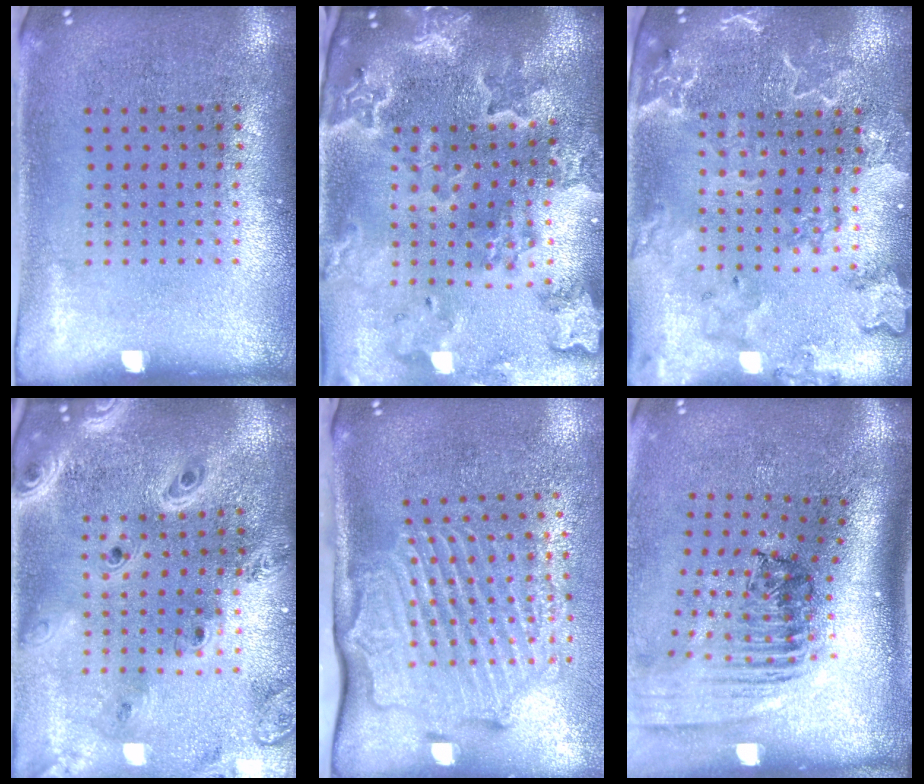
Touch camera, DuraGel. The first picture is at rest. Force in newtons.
{"total": 3.6, "press": 3.1, "slide": 1.7}
{"total": 2.6, "press": 2.5, "slide": 0.9}
{"total": 3.7, "press": 2.8, "slide": 2.4}
{"total": 2.8, "press": 2.2, "slide": 1.8}
{"total": 2.6, "press": 1.7, "slide": 1.9}